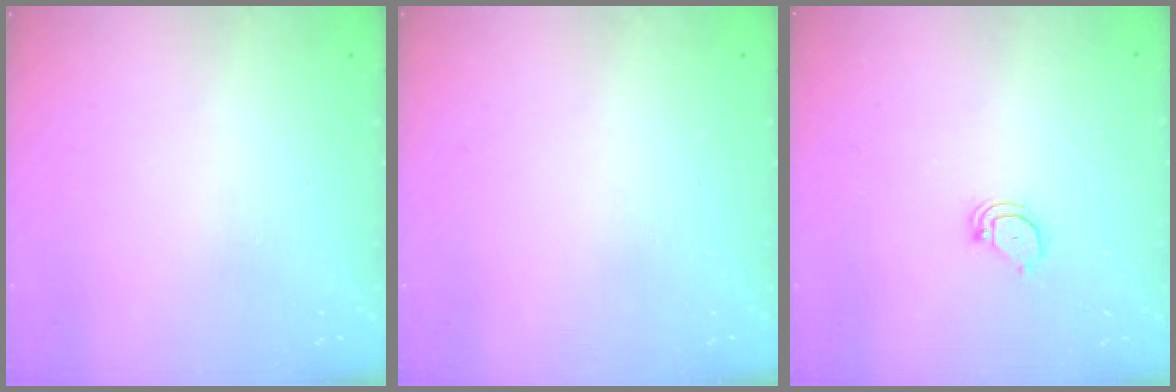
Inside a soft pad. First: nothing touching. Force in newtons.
{"total": 0.0}
{"total": 2.4, "press": 2.4, "slide": 0.2}